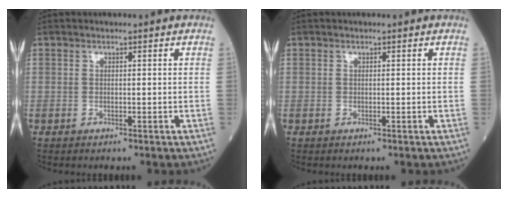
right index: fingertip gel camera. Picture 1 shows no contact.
{"total": 0.0}